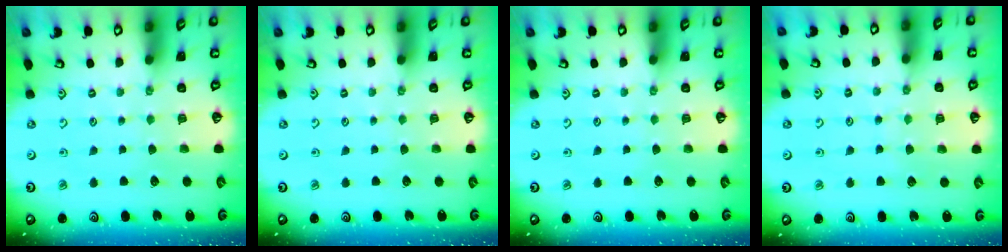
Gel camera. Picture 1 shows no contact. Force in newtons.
{"total": 0.0}
{"total": 0.0}
{"total": 4.6, "press": 4.5, "slide": 0.6}